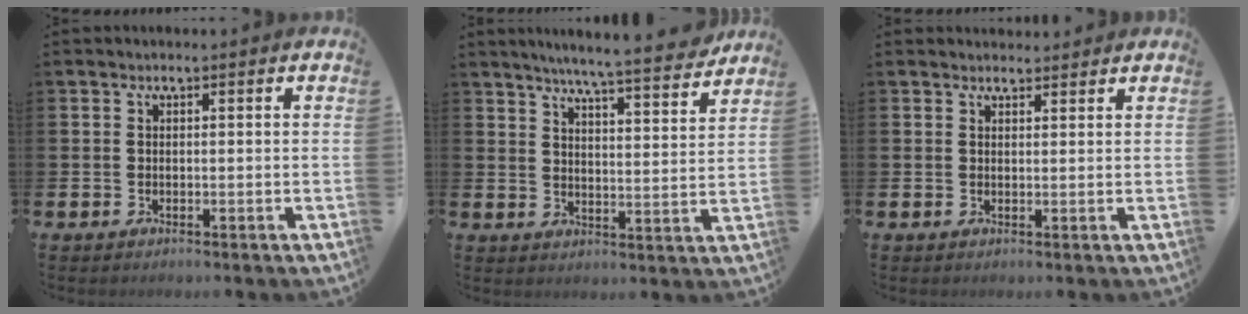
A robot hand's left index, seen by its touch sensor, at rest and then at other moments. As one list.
[{"total": 6.9, "force": [6.5, -0.3, 2.2], "torque": [-0.049, -0.046, 0.108]}, {"total": 1.6, "force": [1.6, 0.4, 0.0], "torque": [0.007, -0.004, 0.027]}]